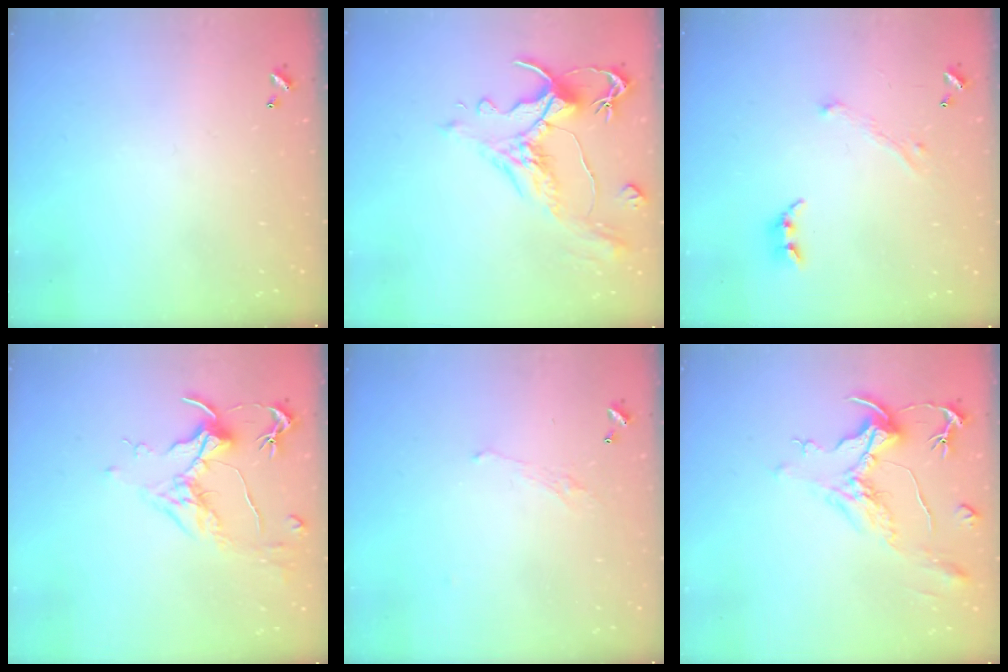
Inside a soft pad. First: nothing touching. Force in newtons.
{"total": 1.6, "press": 0.6, "slide": 1.5}
{"total": 2.3, "press": 2.2, "slide": 0.6}
{"total": 1.7, "press": 1.5, "slide": 0.9}
{"total": 0.9, "press": 0.4, "slide": 0.8}
{"total": 2.1, "press": 1.7, "slide": 1.3}